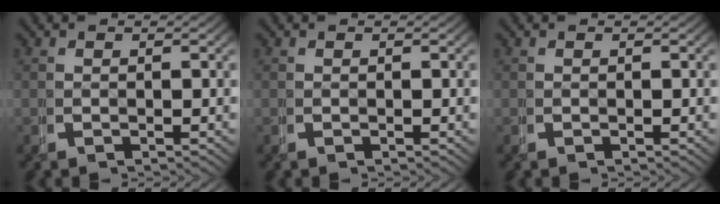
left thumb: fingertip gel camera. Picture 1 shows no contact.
{"total": 0.0}
{"total": 0.0}